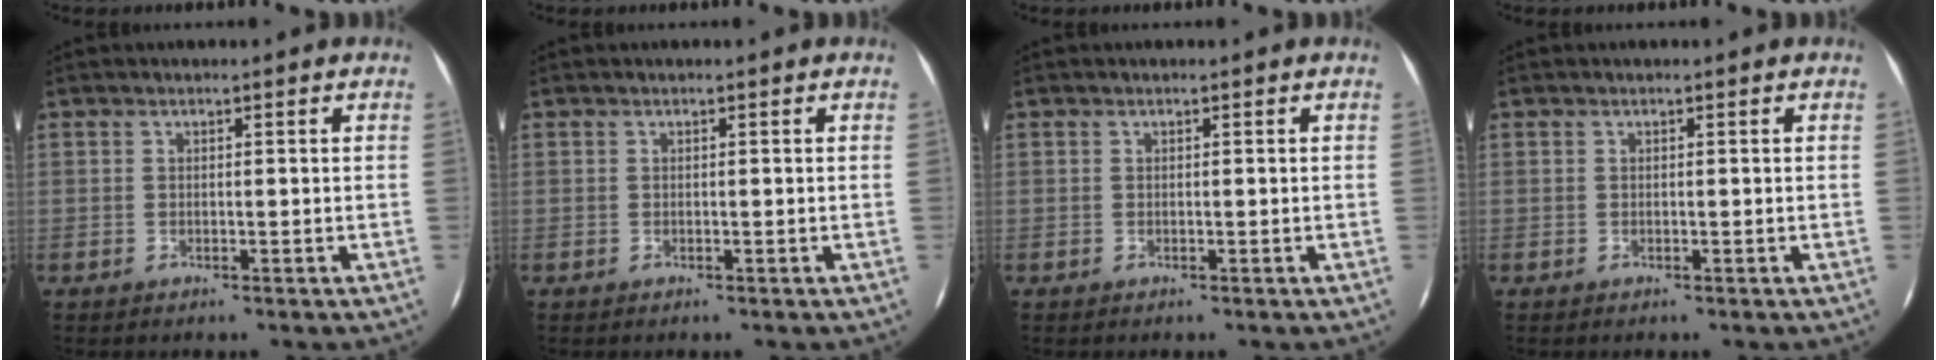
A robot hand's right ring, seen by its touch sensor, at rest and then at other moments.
{"total": 0.0}
{"total": 0.0}
{"total": 0.0}